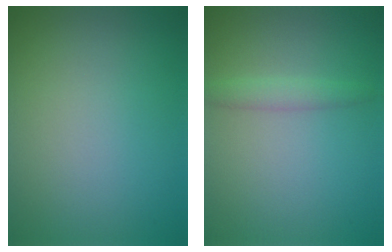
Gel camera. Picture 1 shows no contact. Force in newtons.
{"total": 1.5, "press": 1.5, "slide": 0.2}